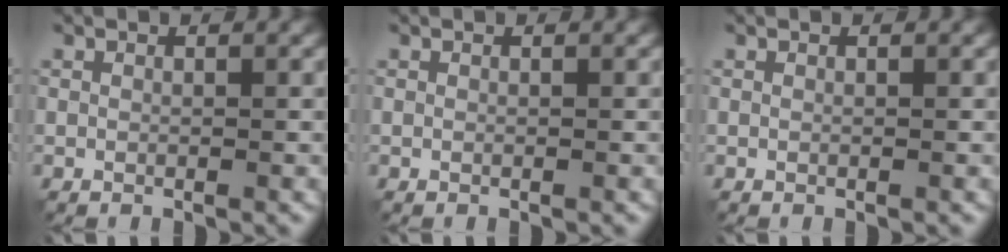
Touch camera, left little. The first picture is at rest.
{"total": 0.0}
{"total": 0.0}